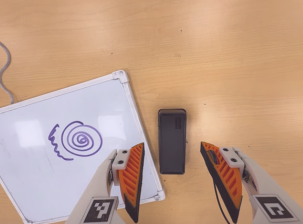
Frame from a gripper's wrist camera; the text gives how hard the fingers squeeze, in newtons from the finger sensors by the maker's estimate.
{"total": 0.0}